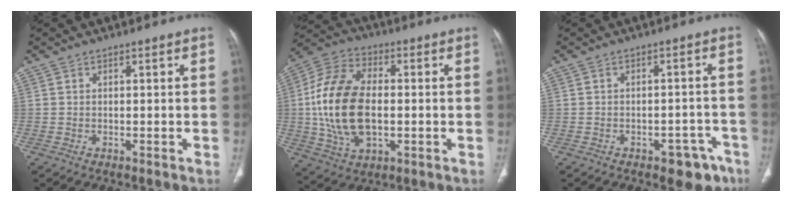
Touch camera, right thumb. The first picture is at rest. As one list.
[{"total": 18.7, "force": [-0.4, 11.1, 15.0], "torque": [-0.296, 0.012, -0.004]}, {"total": 6.7, "force": [-4.2, 3.6, 3.9], "torque": [-0.023, 0.030, -0.049]}]